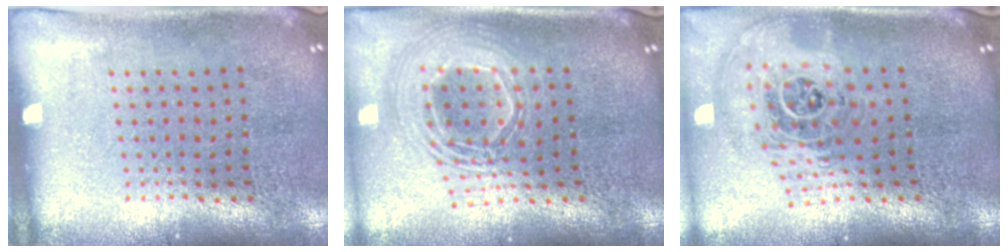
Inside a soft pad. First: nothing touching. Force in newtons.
{"total": 2.4, "press": 1.8, "slide": 1.6}
{"total": 2.0, "press": 1.5, "slide": 1.4}